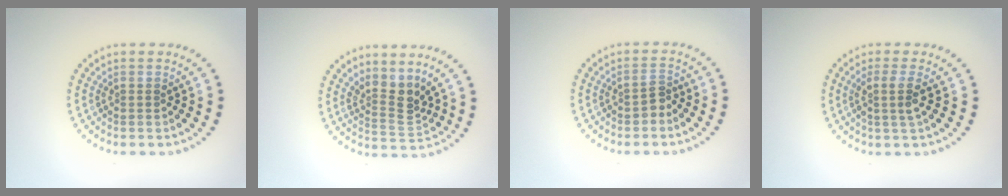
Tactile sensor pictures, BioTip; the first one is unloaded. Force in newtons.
{"total": 3.0, "press": 2.1, "slide": 2.1}
{"total": 1.3, "press": 1.1, "slide": 0.7}
{"total": 2.2, "press": 1.8, "slide": 1.2}